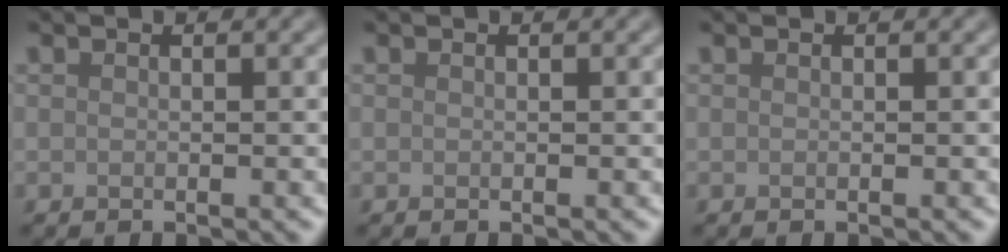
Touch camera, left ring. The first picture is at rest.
{"total": 0.0}
{"total": 0.0}